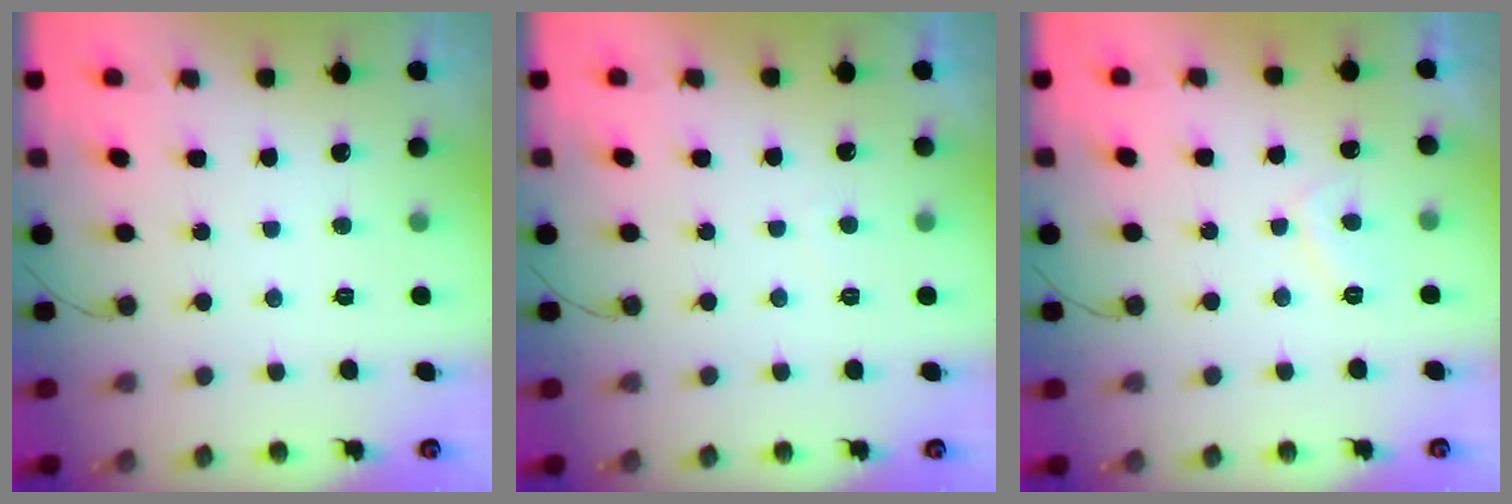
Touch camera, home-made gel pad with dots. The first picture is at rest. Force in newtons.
{"total": 0.0}
{"total": 2.5, "press": 2.4, "slide": 0.8}